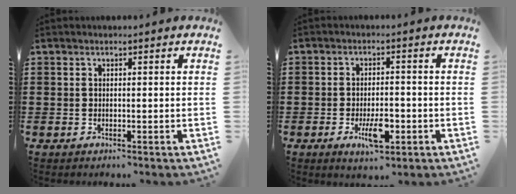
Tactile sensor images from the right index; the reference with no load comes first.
{"total": 5.6, "force": [-2.1, 2.3, 4.7], "torque": [-0.088, -0.005, -0.040]}